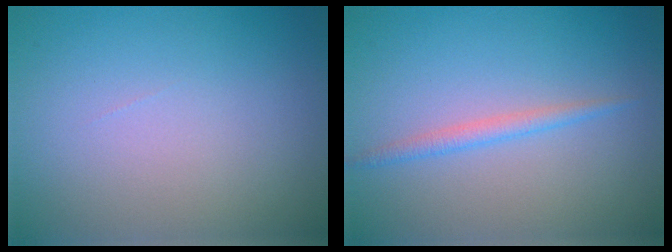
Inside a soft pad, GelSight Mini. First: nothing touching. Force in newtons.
{"total": 1.5, "press": 1.5, "slide": 0.1}